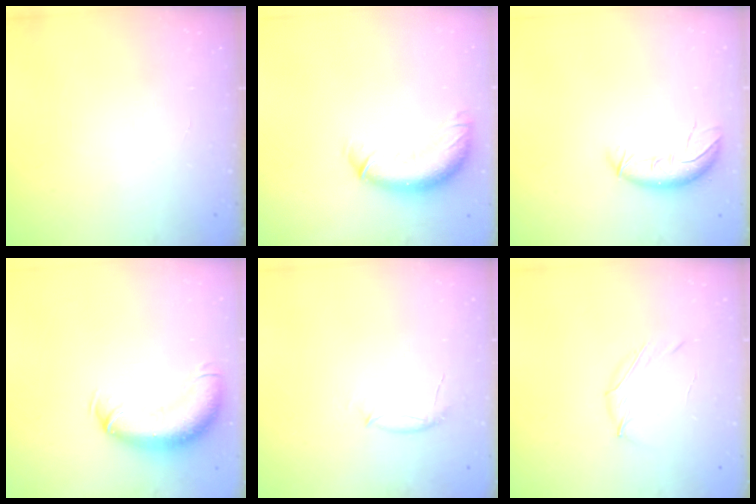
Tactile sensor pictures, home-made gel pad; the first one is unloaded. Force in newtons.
{"total": 11.5, "press": 11.2, "slide": 2.6}
{"total": 9.6, "press": 9.3, "slide": 2.5}
{"total": 12.5, "press": 12.2, "slide": 3.0}
{"total": 5.6, "press": 5.5, "slide": 0.9}
{"total": 4.0, "press": 3.8, "slide": 1.0}